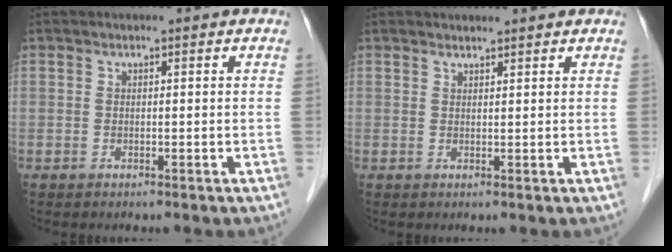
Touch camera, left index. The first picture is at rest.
{"total": 1.5, "force": [1.4, 0.2, 0.3], "torque": [-0.011, 0.007, 0.024]}